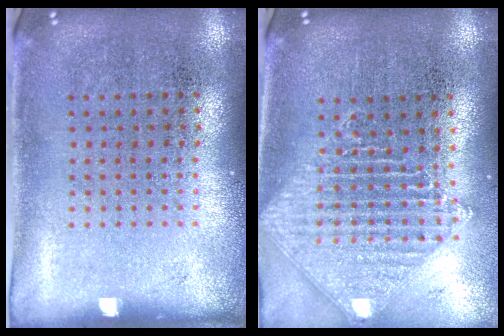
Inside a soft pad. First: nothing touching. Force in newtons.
{"total": 1.5, "press": 1.3, "slide": 0.6}